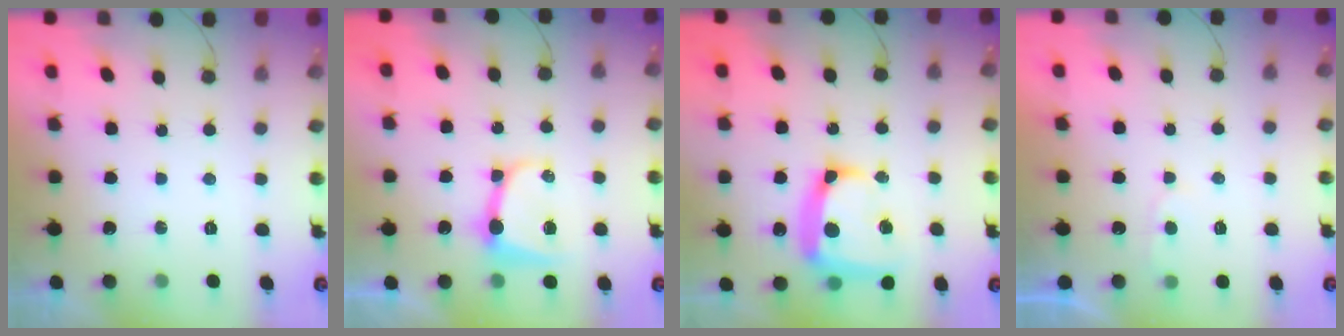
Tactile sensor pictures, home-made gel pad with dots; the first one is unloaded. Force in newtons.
{"total": 8.5, "press": 8.5, "slide": 1.0}
{"total": 15.1, "press": 14.9, "slide": 2.4}
{"total": 2.5, "press": 2.5, "slide": 0.3}